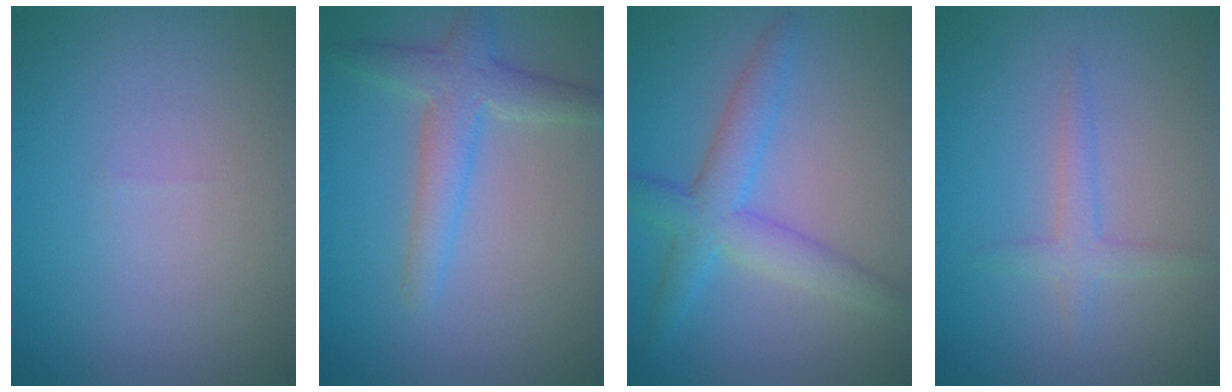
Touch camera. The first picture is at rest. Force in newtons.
{"total": 3.7, "press": 3.7, "slide": 0.1}
{"total": 4.6, "press": 4.6, "slide": 0.1}
{"total": 1.9, "press": 1.9, "slide": 0.1}